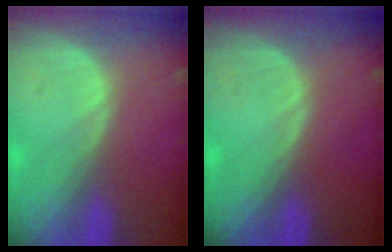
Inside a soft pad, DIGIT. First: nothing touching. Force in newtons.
{"total": 0.0}